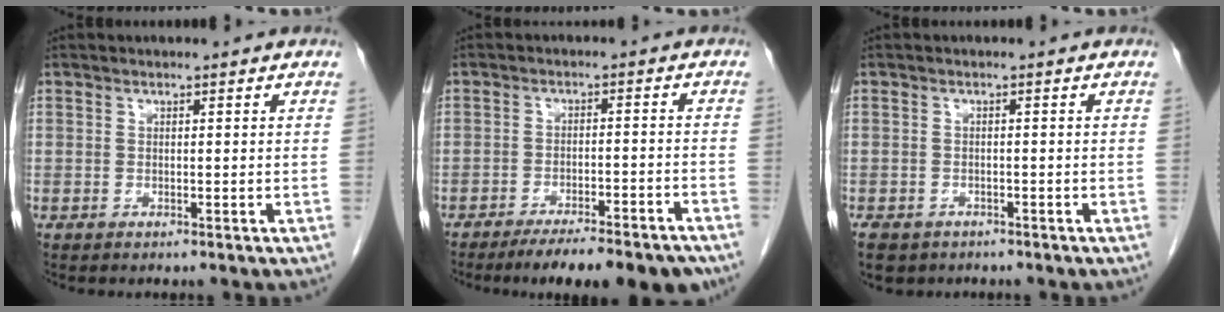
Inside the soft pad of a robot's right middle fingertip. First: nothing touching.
{"total": 13.6, "force": [-11.4, 2.0, 7.1], "torque": [-0.074, -0.003, -0.158]}
{"total": 6.1, "force": [-4.3, 3.8, 2.0], "torque": [-0.039, -0.004, -0.060]}